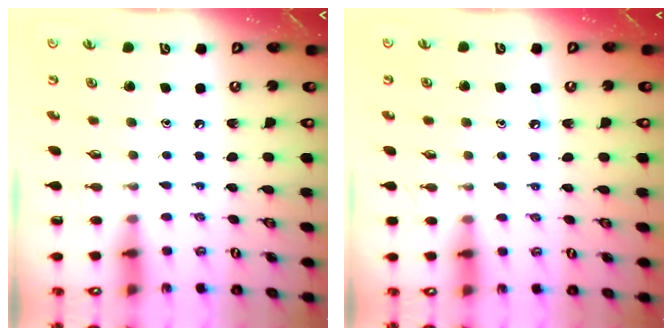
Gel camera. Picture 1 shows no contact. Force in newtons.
{"total": 3.2, "press": 3.2, "slide": 0.5}